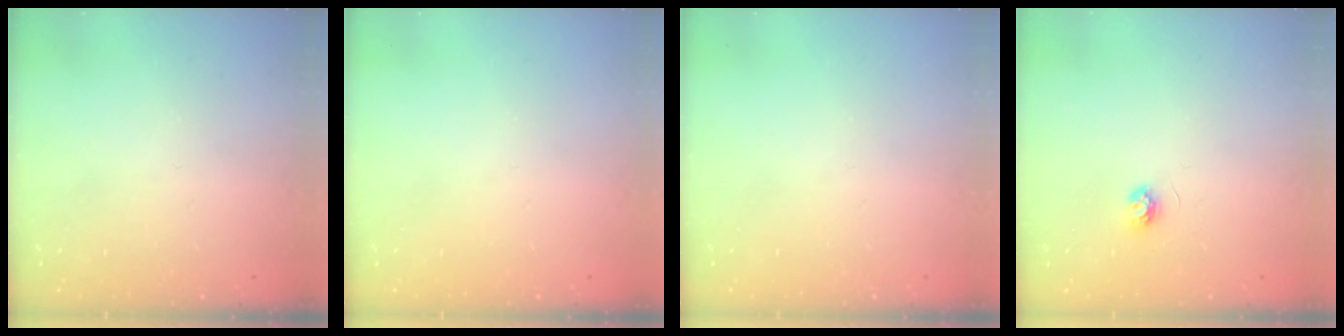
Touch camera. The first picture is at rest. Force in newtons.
{"total": 0.0}
{"total": 0.0}
{"total": 3.5, "press": 3.4, "slide": 0.3}